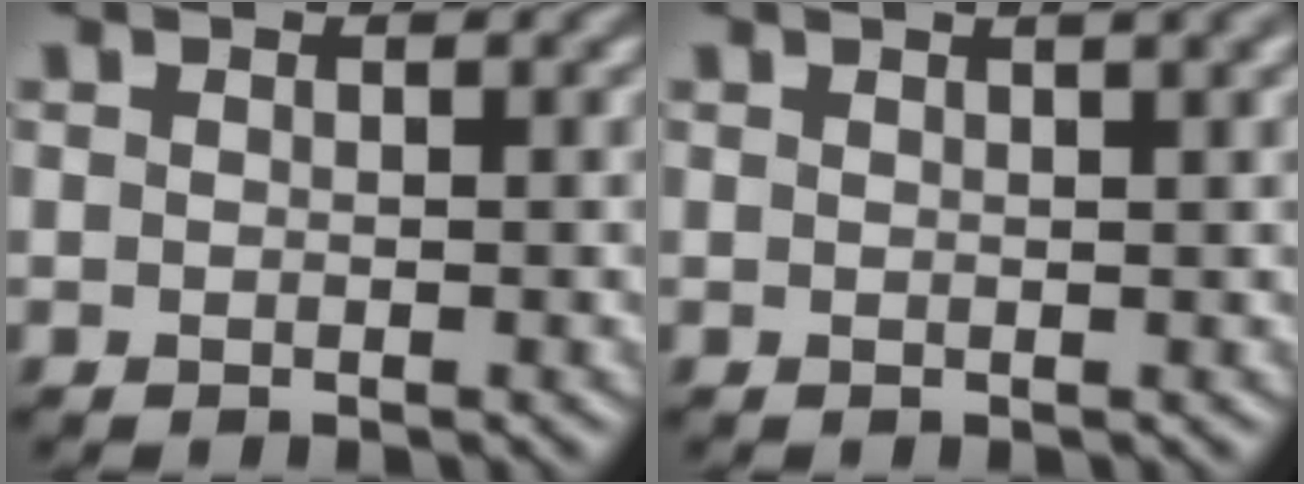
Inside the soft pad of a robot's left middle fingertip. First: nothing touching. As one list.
[{"total": 5.3, "force": [3.2, 2.1, 3.7], "torque": [-0.027, 0.032, 0.010]}]